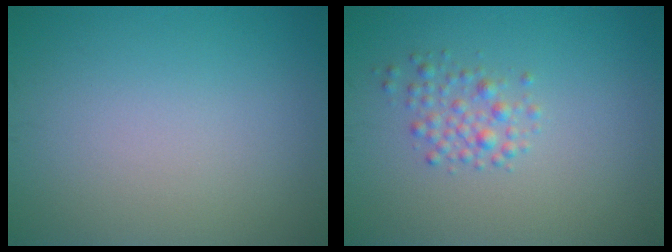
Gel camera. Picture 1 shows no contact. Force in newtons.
{"total": 2.0, "press": 2.0, "slide": 0.0}